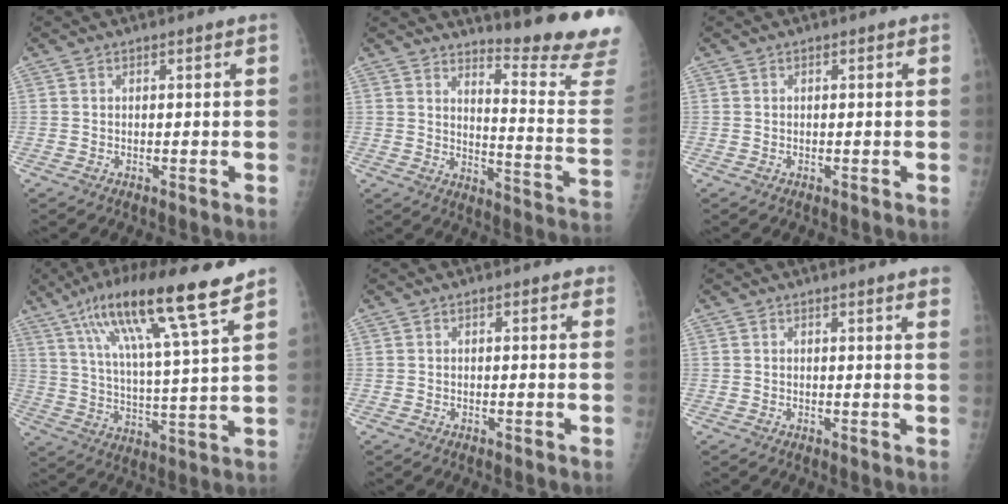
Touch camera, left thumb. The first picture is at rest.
{"total": 17.6, "force": [16.2, 0.1, 6.9], "torque": [-0.080, -0.201, 0.198]}
{"total": 0.0}
{"total": 18.6, "force": [12.0, 1.5, 14.1], "torque": [-0.234, -0.042, 0.202]}
{"total": 1.2, "force": [0.7, 0.5, 0.8], "torque": [-0.005, 0.000, 0.005]}
{"total": 4.7, "force": [3.9, -0.2, 2.5], "torque": [-0.028, -0.009, 0.030]}